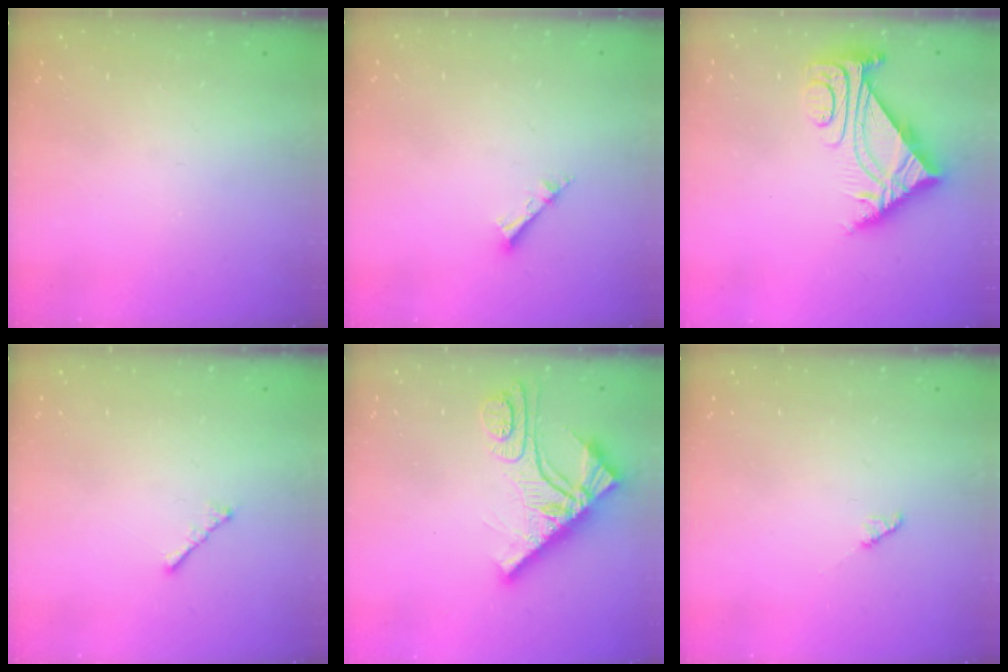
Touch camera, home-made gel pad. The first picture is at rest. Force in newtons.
{"total": 2.5, "press": 2.5, "slide": 0.1}
{"total": 8.0, "press": 7.9, "slide": 1.2}
{"total": 1.7, "press": 1.6, "slide": 0.5}
{"total": 11.8, "press": 11.8, "slide": 1.2}
{"total": 2.2, "press": 2.2, "slide": 0.3}